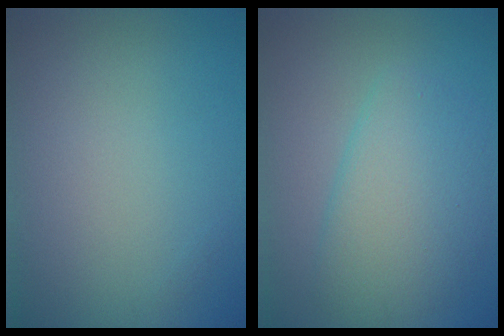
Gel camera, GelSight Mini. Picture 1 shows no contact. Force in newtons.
{"total": 5.1, "press": 5.1, "slide": 0.3}